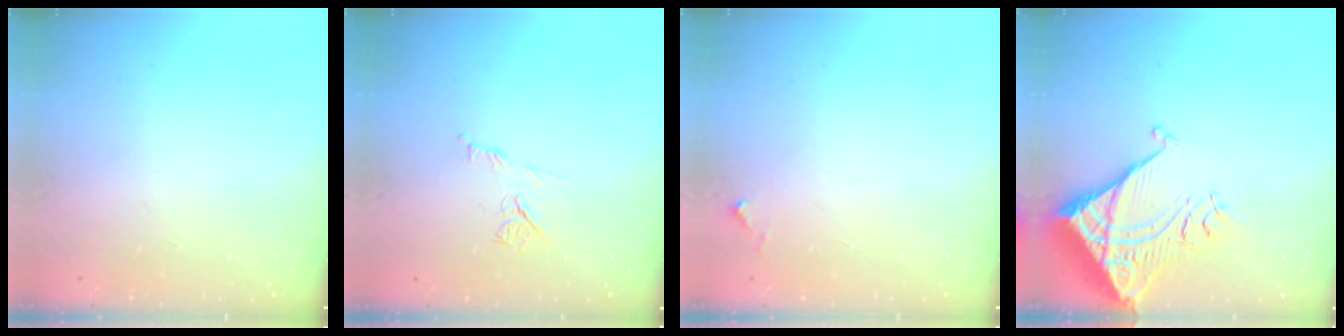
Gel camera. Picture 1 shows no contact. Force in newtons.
{"total": 6.6, "press": 6.5, "slide": 0.9}
{"total": 4.2, "press": 4.2, "slide": 0.1}
{"total": 9.6, "press": 9.5, "slide": 1.1}